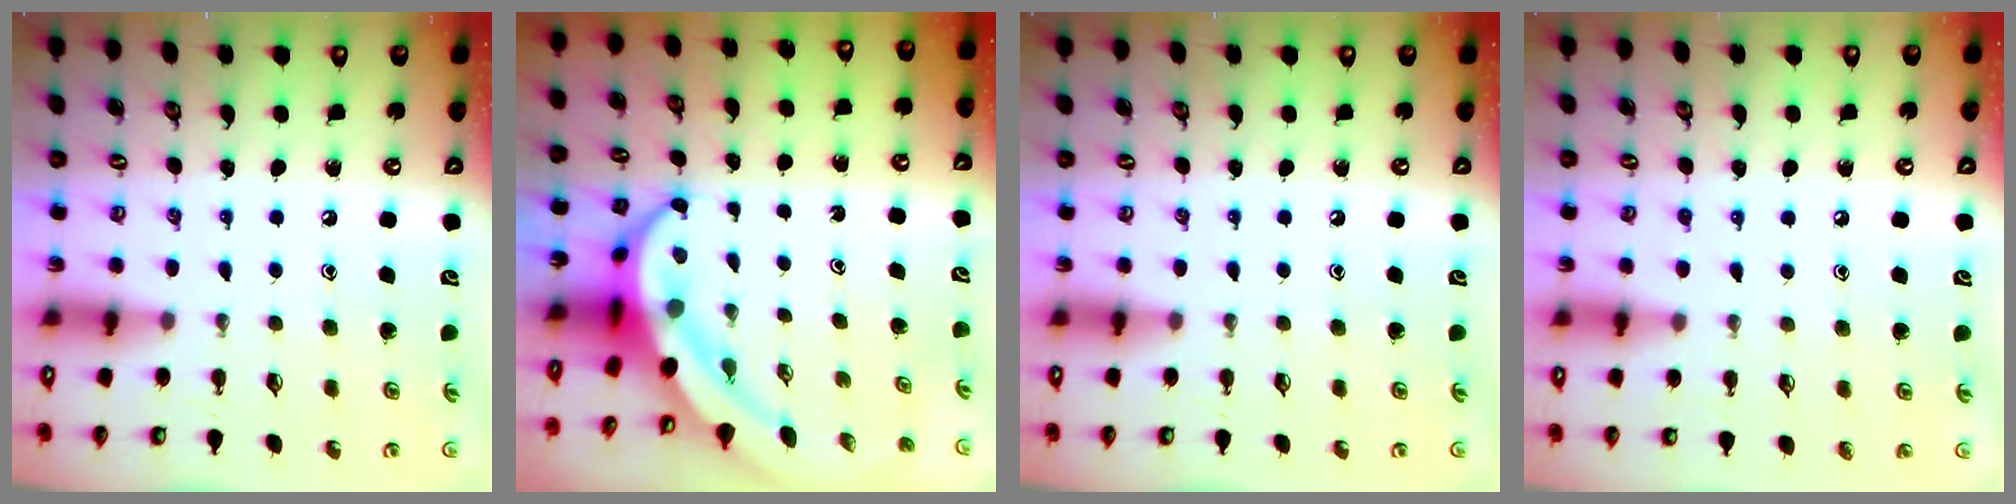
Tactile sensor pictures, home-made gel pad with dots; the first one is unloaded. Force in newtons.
{"total": 7.3, "press": 7.1, "slide": 1.5}
{"total": 0.0}
{"total": 4.2, "press": 4.2, "slide": 0.6}